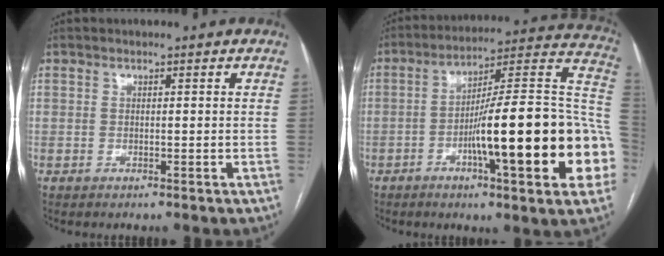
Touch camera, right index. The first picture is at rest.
{"total": 25.5, "force": [-6.3, 2.7, 24.6], "torque": [-0.272, 0.017, -0.093]}